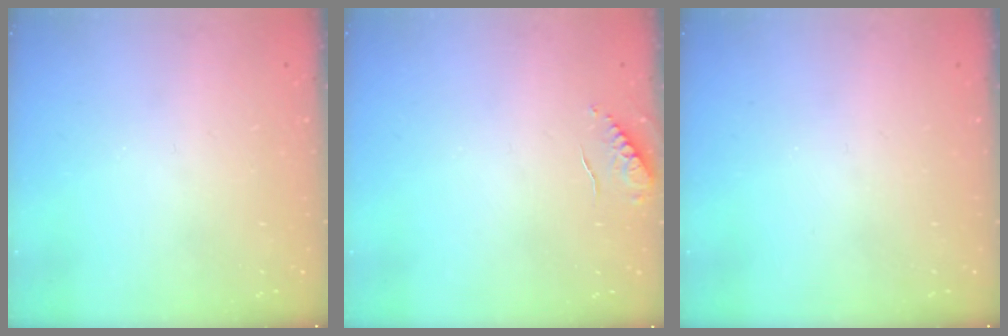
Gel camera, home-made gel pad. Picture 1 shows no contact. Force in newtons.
{"total": 5.6, "press": 5.6, "slide": 0.8}
{"total": 0.0}